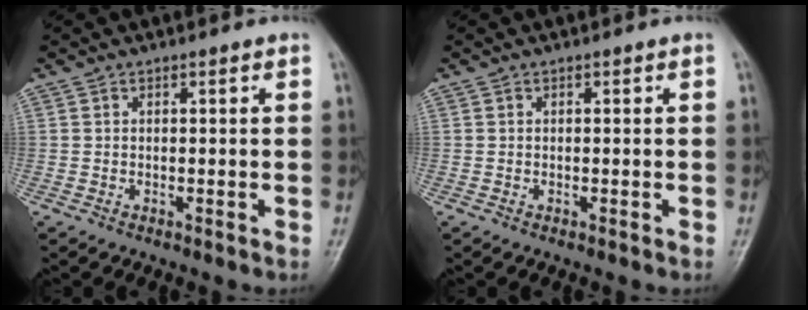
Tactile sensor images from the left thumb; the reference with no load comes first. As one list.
[{"total": 0.0}]